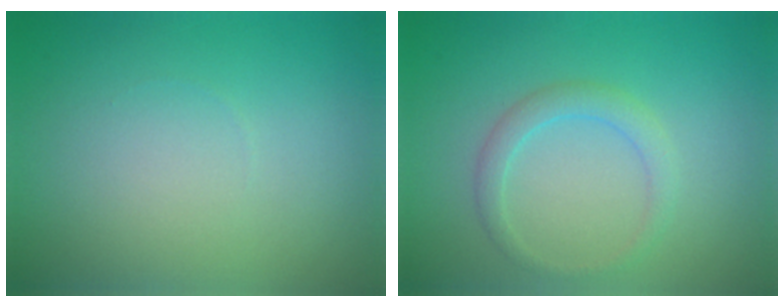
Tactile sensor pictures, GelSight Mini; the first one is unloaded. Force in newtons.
{"total": 1.9, "press": 1.9, "slide": 0.1}